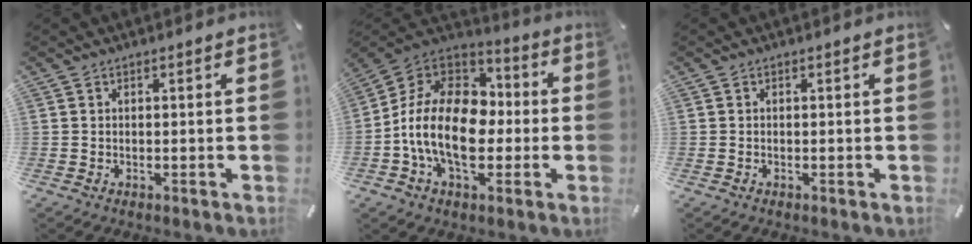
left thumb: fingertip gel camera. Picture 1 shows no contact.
{"total": 17.8, "force": [-4.3, 12.1, 12.3], "torque": [-0.260, 0.023, -0.077]}
{"total": 0.0}